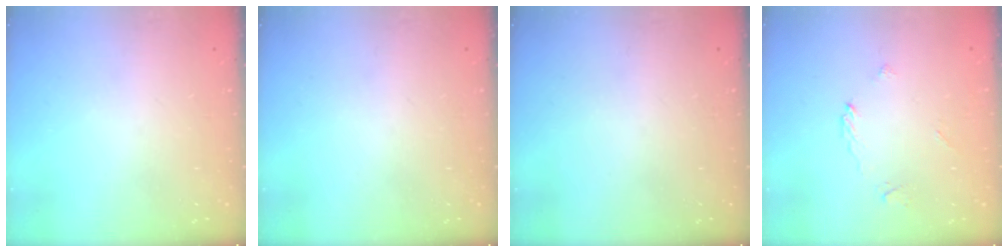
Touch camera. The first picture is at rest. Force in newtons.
{"total": 0.0}
{"total": 0.0}
{"total": 2.7, "press": 2.7, "slide": 0.2}